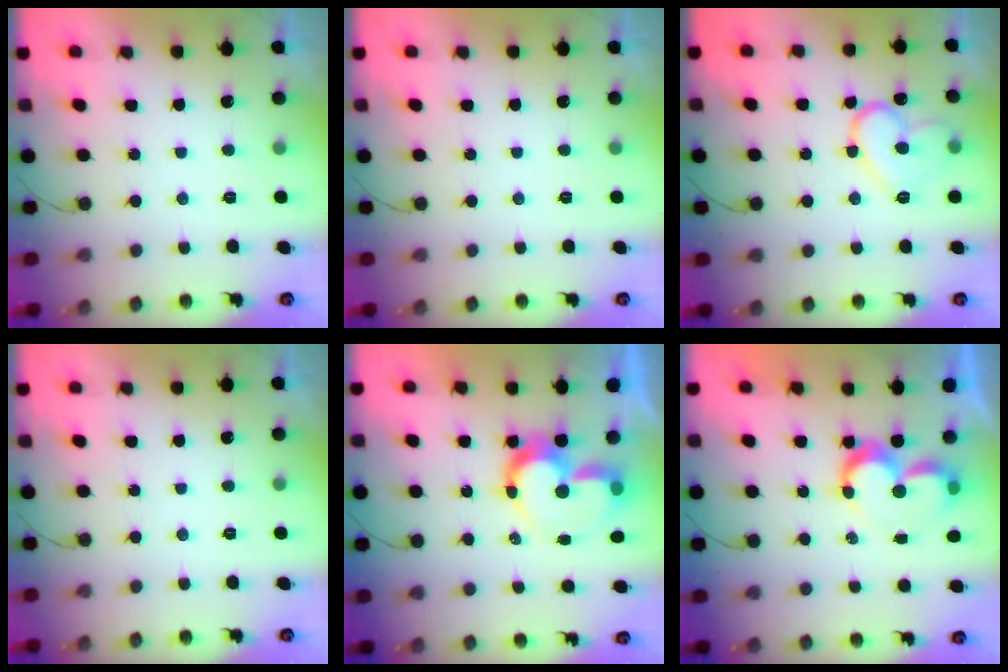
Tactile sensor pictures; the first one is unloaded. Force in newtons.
{"total": 0.0}
{"total": 13.4, "press": 13.4, "slide": 1.0}
{"total": 0.0}
{"total": 11.8, "press": 11.8, "slide": 1.0}
{"total": 8.8, "press": 8.8, "slide": 0.8}